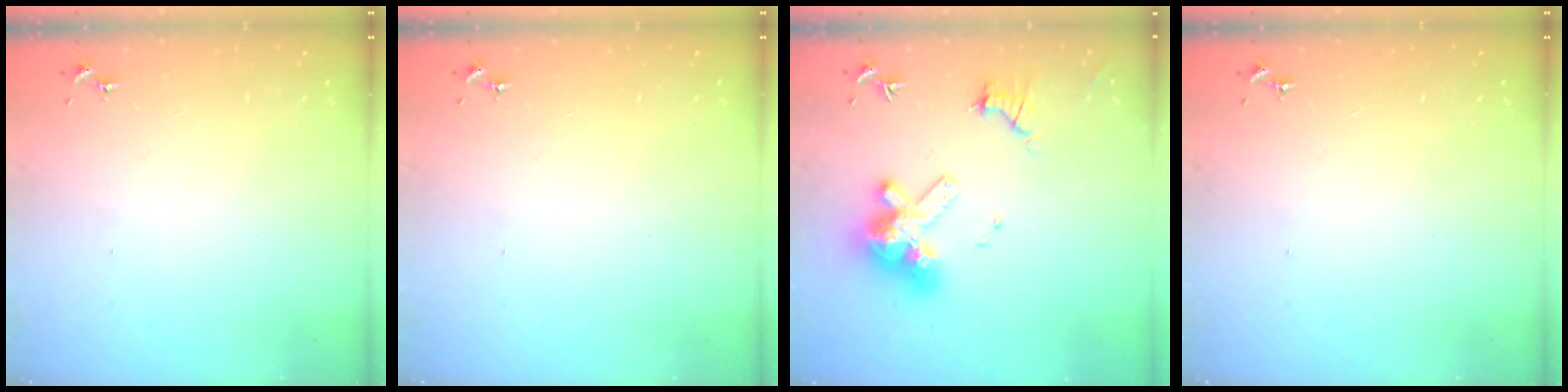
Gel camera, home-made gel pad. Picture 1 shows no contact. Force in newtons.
{"total": 0.0}
{"total": 14.4, "press": 14.3, "slide": 1.7}
{"total": 0.0}